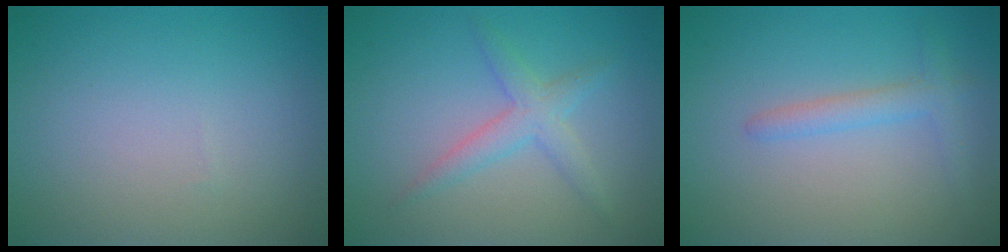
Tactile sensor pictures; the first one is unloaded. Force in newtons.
{"total": 2.5, "press": 2.5, "slide": 0.1}
{"total": 2.0, "press": 1.9, "slide": 0.2}